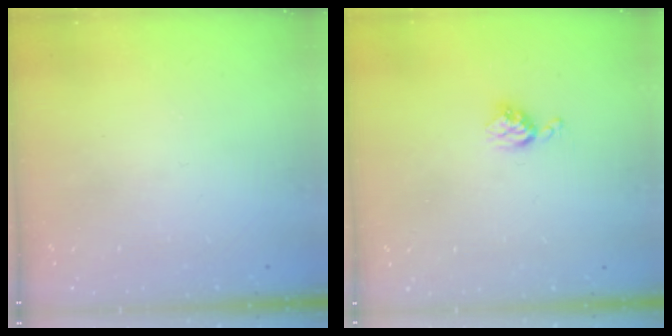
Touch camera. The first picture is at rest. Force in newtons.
{"total": 4.2, "press": 4.2, "slide": 0.5}